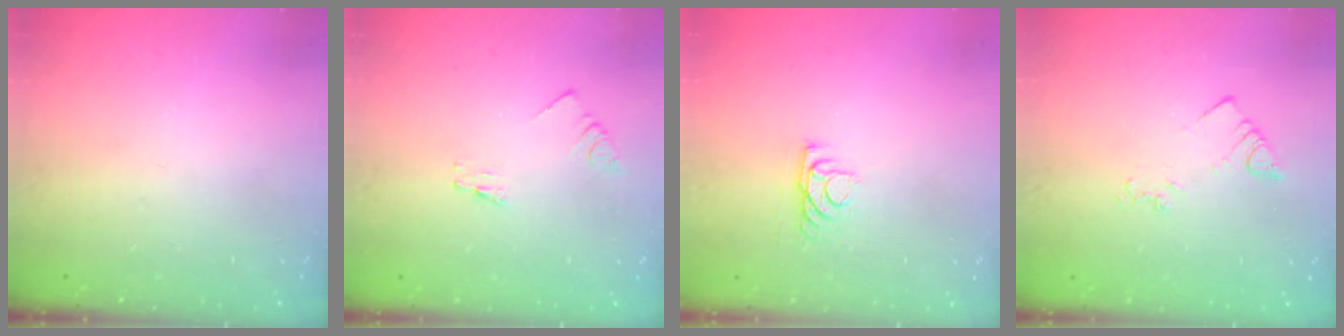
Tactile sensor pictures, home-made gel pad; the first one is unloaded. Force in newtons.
{"total": 0.0}
{"total": 4.2, "press": 4.1, "slide": 0.6}
{"total": 3.2, "press": 3.2, "slide": 0.5}